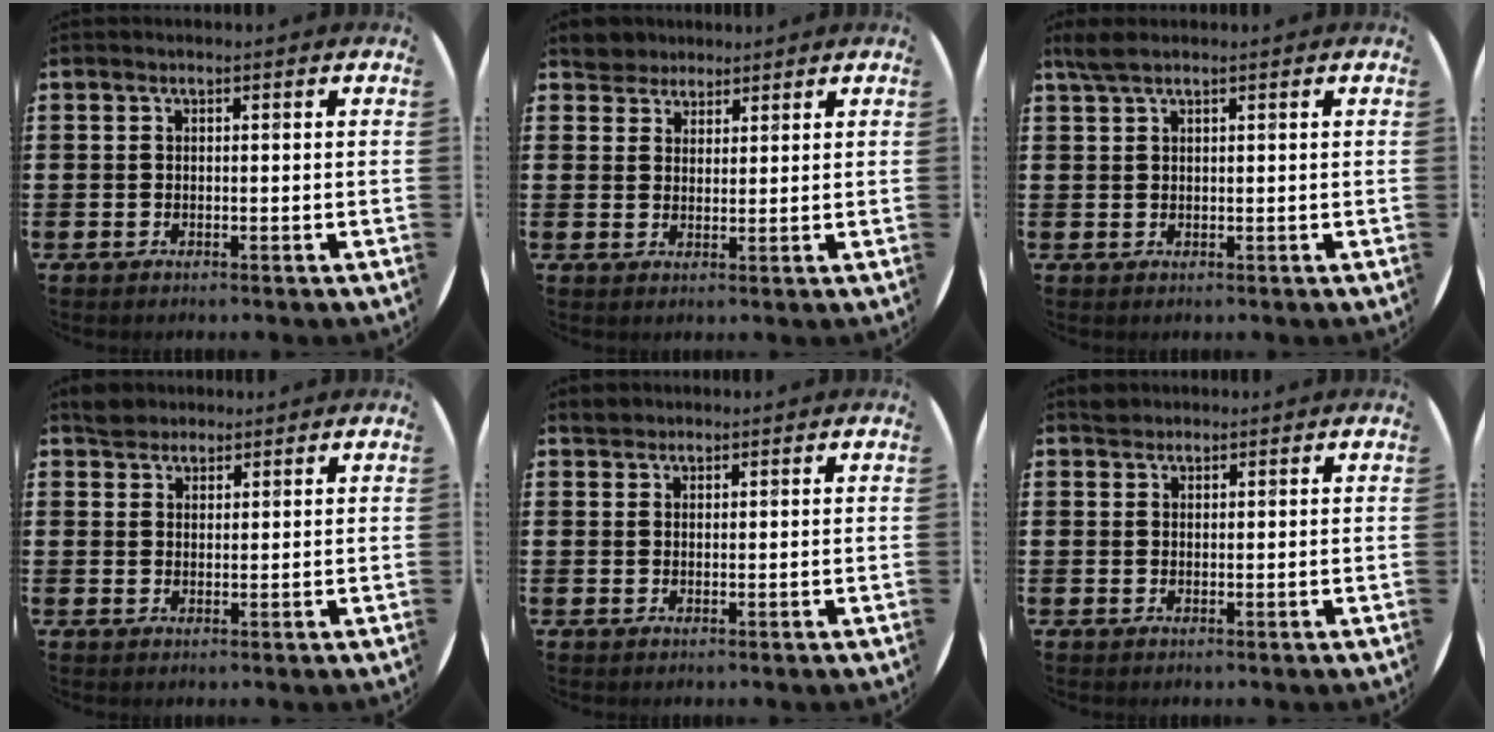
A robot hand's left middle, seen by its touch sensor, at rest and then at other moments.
{"total": 3.7, "force": [3.4, 1.4, -0.3], "torque": [-0.006, -0.001, 0.066]}
{"total": 2.1, "force": [1.5, 0.3, 1.3], "torque": [-0.029, 0.005, 0.028]}
{"total": 2.7, "force": [2.4, 1.1, 0.1], "torque": [0.000, 0.005, 0.047]}
{"total": 1.5, "force": [1.5, 0.5, -0.1], "torque": [0.007, 0.001, 0.028]}
{"total": 1.2, "force": [1.2, 0.4, 0.0], "torque": [0.006, 0.000, 0.022]}